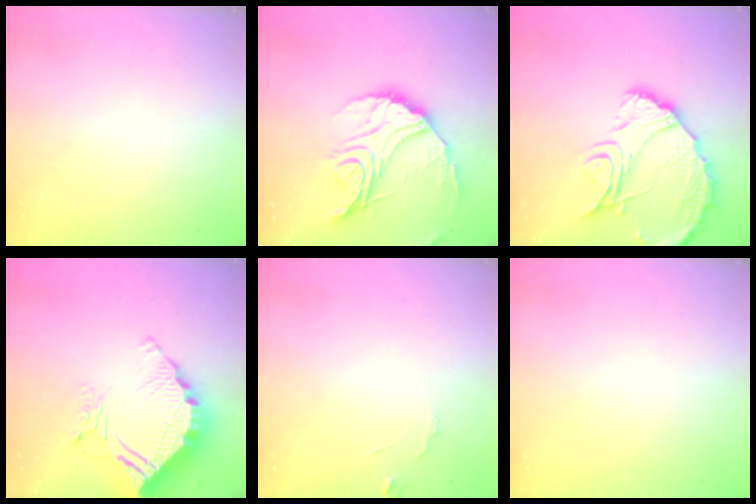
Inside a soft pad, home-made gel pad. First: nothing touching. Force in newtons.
{"total": 20.5, "press": 20.5, "slide": 2.0}
{"total": 20.3, "press": 20.2, "slide": 2.2}
{"total": 16.5, "press": 16.4, "slide": 1.3}
{"total": 4.9, "press": 4.9, "slide": 0.3}
{"total": 0.0}